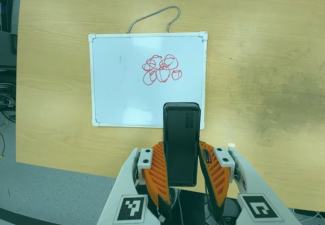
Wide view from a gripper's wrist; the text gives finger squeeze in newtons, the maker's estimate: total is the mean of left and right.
{"total": 4.1, "left": 2.7, "right": 5.5}